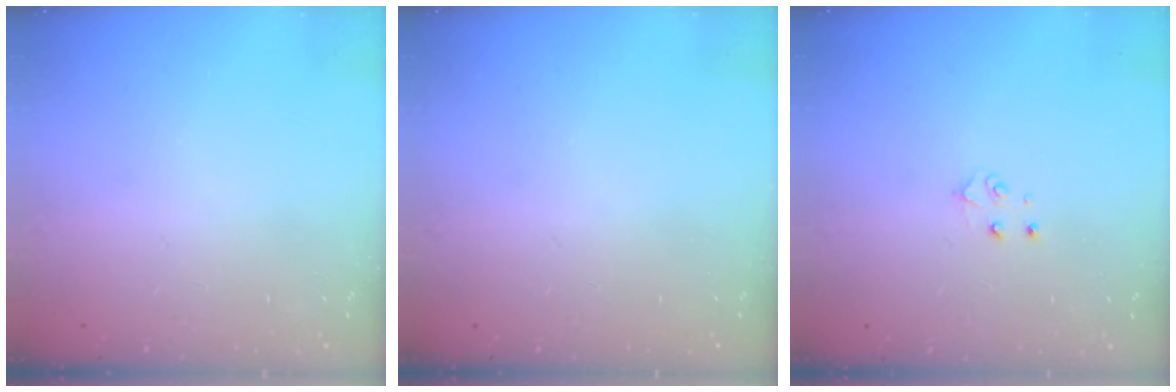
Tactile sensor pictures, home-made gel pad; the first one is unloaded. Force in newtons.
{"total": 0.0}
{"total": 3.9, "press": 3.9, "slide": 0.3}